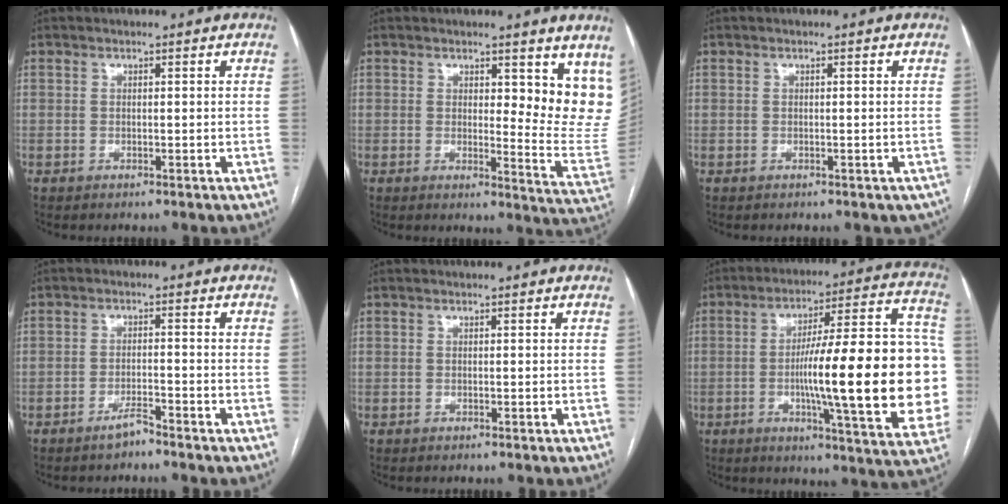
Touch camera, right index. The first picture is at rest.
{"total": 9.9, "force": [6.1, 3.1, 7.1], "torque": [-0.066, -0.037, 0.061]}
{"total": 2.6, "force": [-1.8, 1.7, 0.6], "torque": [0.008, 0.010, -0.021]}
{"total": 2.5, "force": [-2.2, 0.1, 1.2], "torque": [-0.024, -0.001, -0.039]}
{"total": 0.0}
{"total": 25.8, "force": [-2.7, 3.2, 25.5], "torque": [-0.287, 0.024, -0.037]}